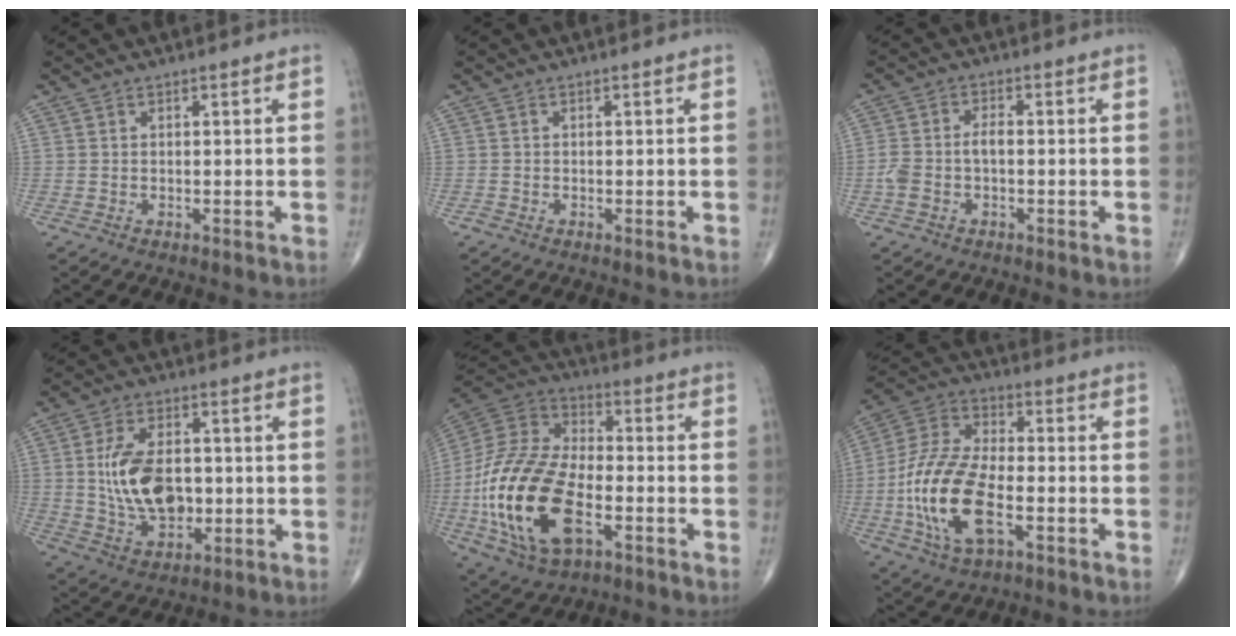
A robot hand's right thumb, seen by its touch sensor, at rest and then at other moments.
{"total": 0.6, "force": [-0.4, 0.4, 0.3], "torque": [-0.005, -0.001, -0.012]}
{"total": 4.7, "force": [-1.0, 2.6, 3.8], "torque": [-0.093, 0.019, -0.019]}
{"total": 12.9, "force": [0.1, 7.9, 10.2], "torque": [-0.170, -0.003, 0.010]}
{"total": 24.6, "force": [-6.6, 13.4, 19.5], "torque": [-0.396, 0.015, -0.118]}
{"total": 17.9, "force": [-4.9, 8.8, 14.9], "torque": [-0.305, 0.021, -0.092]}